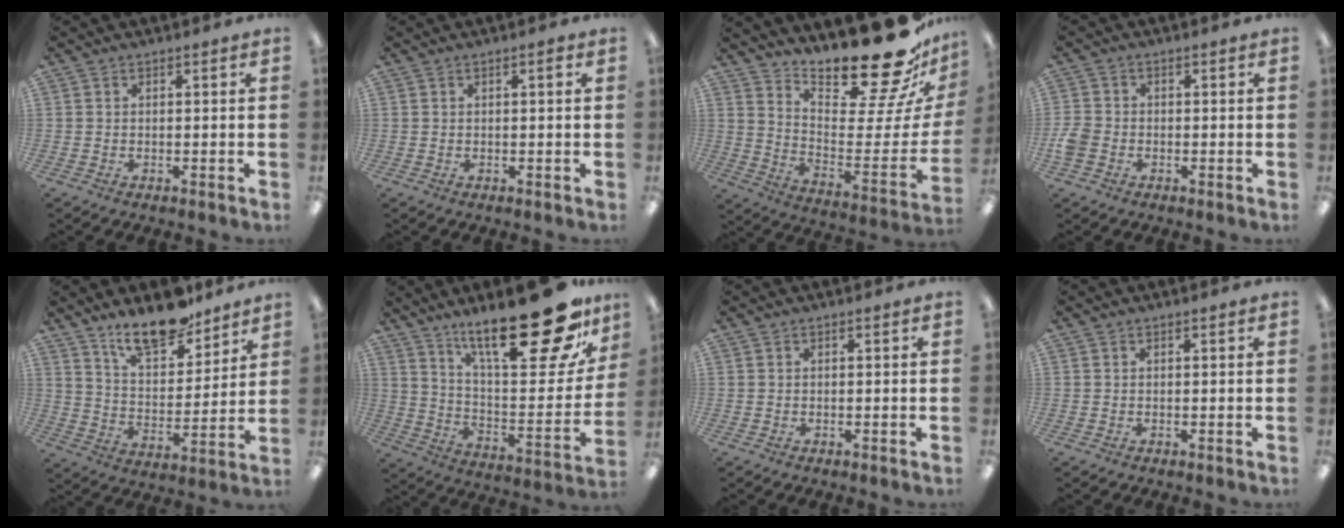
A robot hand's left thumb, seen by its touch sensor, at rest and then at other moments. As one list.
[{"total": 1.2, "force": [0.6, 0.2, 1.1], "torque": [-0.014, 0.000, 0.007]}, {"total": 22.7, "force": [19.6, 4.6, 10.6], "torque": [-0.129, -0.167, 0.312]}, {"total": 3.8, "force": [-1.2, 3.0, 2.0], "torque": [-0.037, 0.009, -0.022]}, {"total": 15.1, "force": [12.5, 5.4, 6.6], "torque": [-0.103, -0.079, 0.223]}, {"total": 28.8, "force": [19.3, 8.1, 19.9], "torque": [-0.286, -0.128, 0.310]}, {"total": 0.0}, {"total": 0.0}]